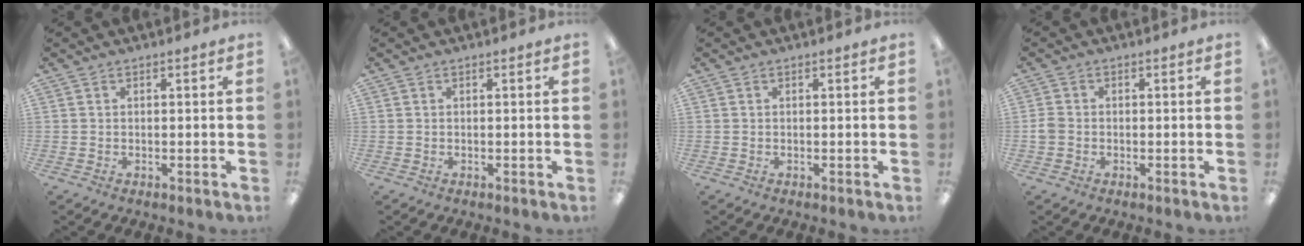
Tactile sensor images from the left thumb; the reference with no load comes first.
{"total": 0.0}
{"total": 0.0}
{"total": 2.3, "force": [-0.6, 2.0, 1.1], "torque": [-0.018, 0.005, -0.012]}